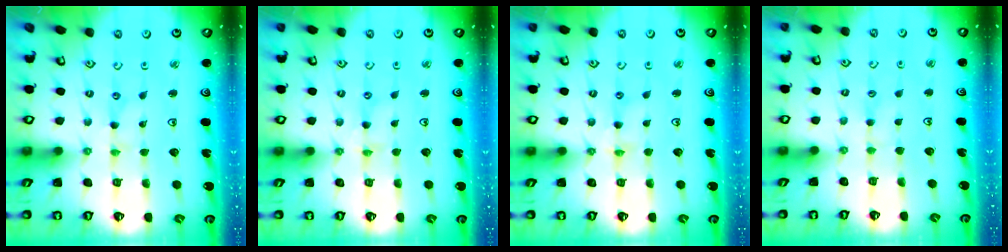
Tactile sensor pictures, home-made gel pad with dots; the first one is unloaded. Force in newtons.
{"total": 1.3, "press": 1.3, "slide": 0.2}
{"total": 2.1, "press": 2.1, "slide": 0.3}
{"total": 2.0, "press": 1.9, "slide": 0.4}